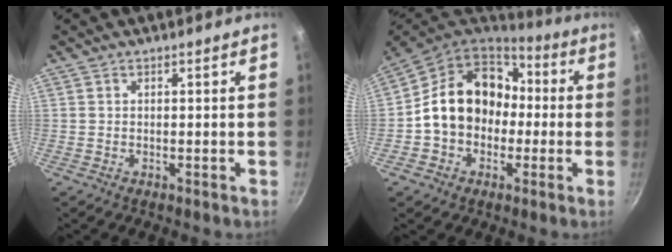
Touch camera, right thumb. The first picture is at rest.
{"total": 17.1, "force": [-0.3, 14.0, 9.9], "torque": [-0.136, 0.054, -0.010]}